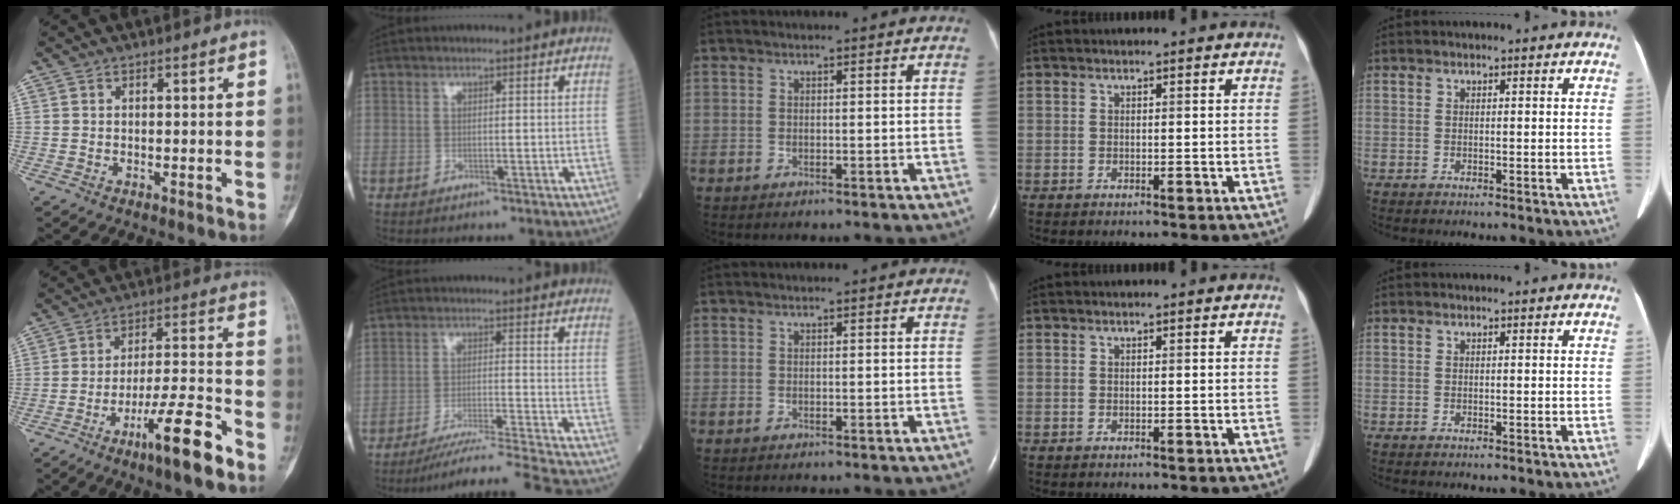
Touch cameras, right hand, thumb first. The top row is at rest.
{"thumb": {"total": 12.5, "force": [-7.5, 1.8, 9.9], "torque": [-0.170, 0.047, -0.125]}, "index": {"total": 14.2, "force": [-13.0, -2.8, 4.8], "torque": [-0.062, -0.023, -0.206]}}